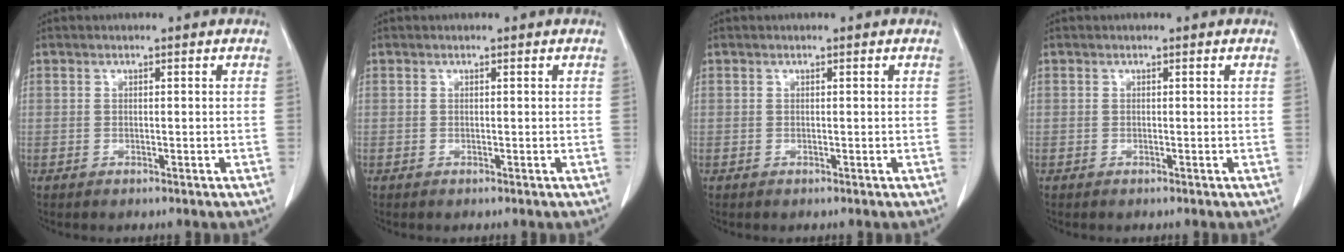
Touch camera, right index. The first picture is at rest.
{"total": 0.0}
{"total": 0.0}
{"total": 0.0}